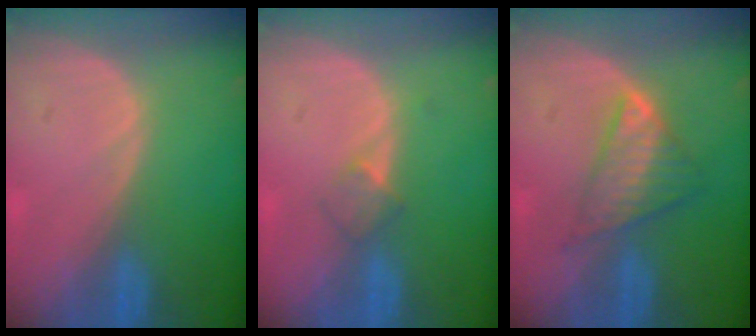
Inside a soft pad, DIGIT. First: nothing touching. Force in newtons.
{"total": 2.3, "press": 2.0, "slide": 1.1}
{"total": 5.8, "press": 5.5, "slide": 2.1}